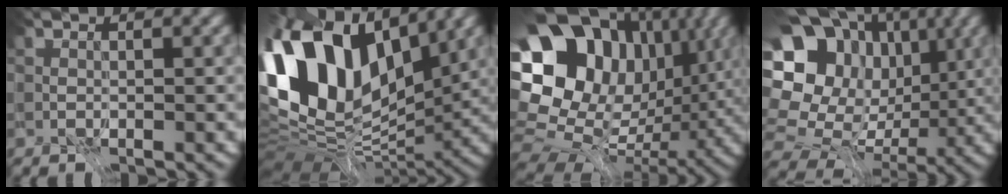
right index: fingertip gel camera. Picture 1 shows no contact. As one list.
[{"total": 14.9, "force": [2.9, 7.9, 12.3], "torque": [-0.254, 0.026, 0.051]}, {"total": 15.4, "force": [3.8, 11.3, 9.8], "torque": [-0.168, 0.008, 0.085]}, {"total": 16.9, "force": [2.8, 14.8, 7.7], "torque": [-0.160, 0.044, 0.044]}]